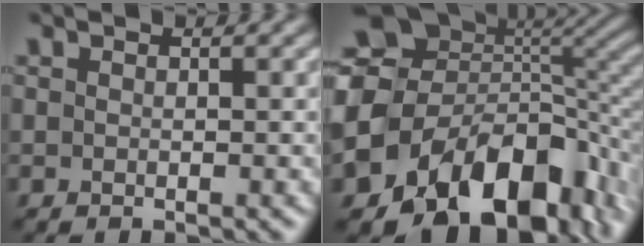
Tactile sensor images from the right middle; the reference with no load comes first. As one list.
[{"total": 15.1, "force": [-4.6, 10.6, 9.7], "torque": [-0.154, -0.015, -0.068]}]